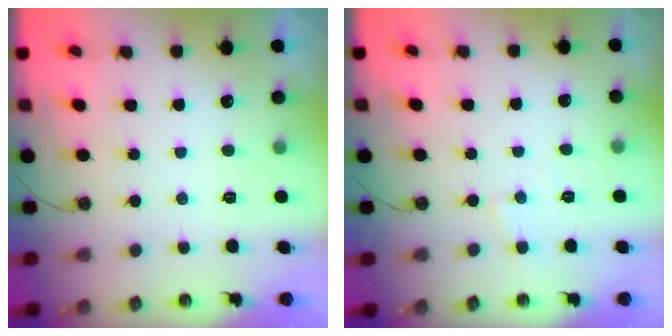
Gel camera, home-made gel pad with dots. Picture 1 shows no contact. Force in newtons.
{"total": 3.9, "press": 3.9, "slide": 0.6}